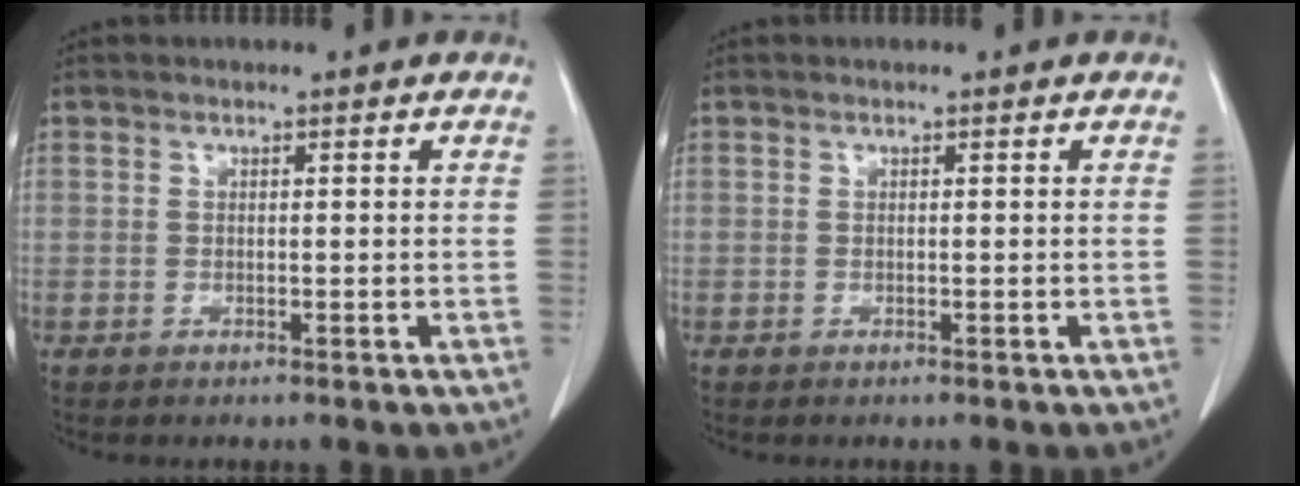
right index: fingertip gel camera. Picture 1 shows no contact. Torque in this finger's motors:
{"motor_torque": [0.00, 0.00, 0.00, 0.00]}